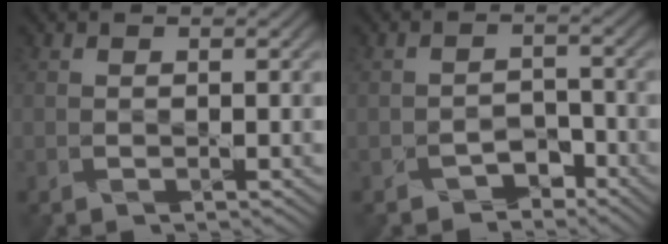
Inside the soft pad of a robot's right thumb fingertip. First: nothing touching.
{"total": 2.7, "force": [-2.3, 1.4, 0.5], "torque": [-0.002, 0.008, -0.041]}